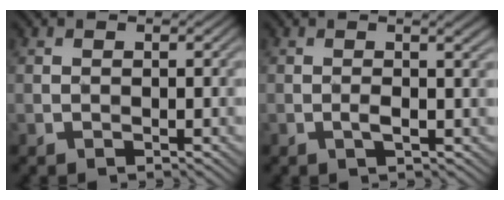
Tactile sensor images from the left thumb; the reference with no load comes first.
{"total": 3.0, "force": [0.2, 0.3, 3.0], "torque": [-0.049, 0.009, 0.002]}